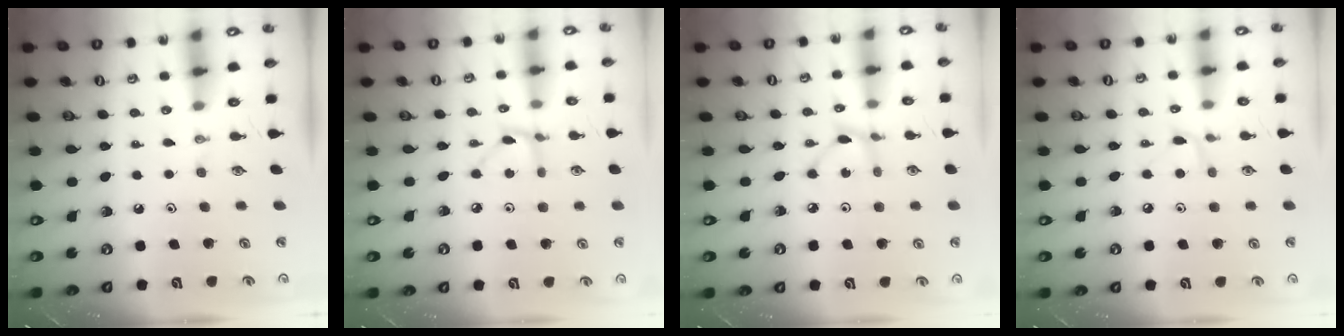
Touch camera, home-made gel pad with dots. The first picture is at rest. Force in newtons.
{"total": 3.4, "press": 3.4, "slide": 0.3}
{"total": 2.2, "press": 2.2, "slide": 0.2}
{"total": 5.8, "press": 5.8, "slide": 0.6}